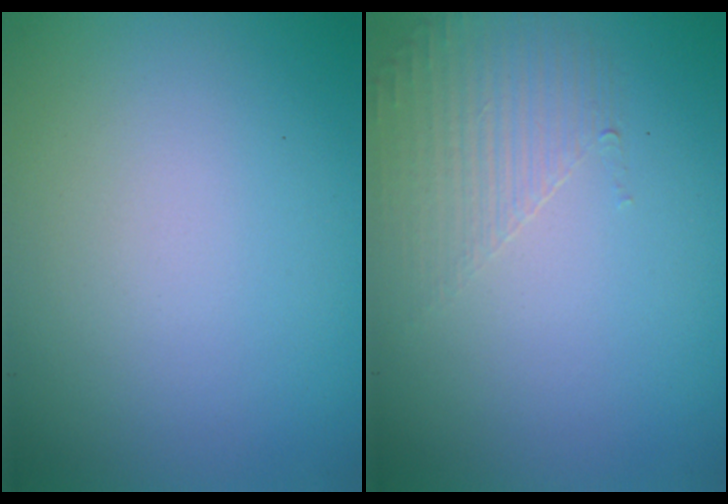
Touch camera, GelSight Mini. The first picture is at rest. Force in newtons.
{"total": 1.6, "press": 0.7, "slide": 1.4}